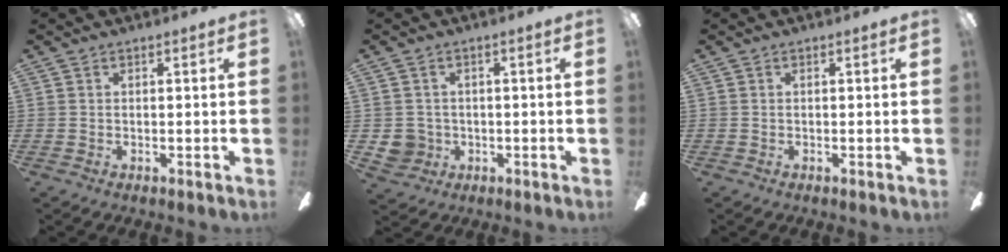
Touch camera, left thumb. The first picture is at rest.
{"total": 4.1, "force": [-0.2, 4.0, 0.6], "torque": [-0.018, 0.006, -0.003]}
{"total": 0.0}